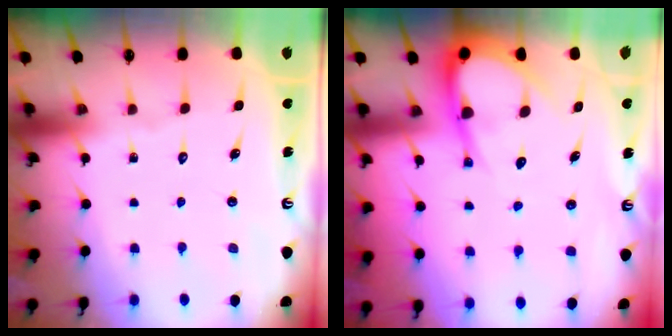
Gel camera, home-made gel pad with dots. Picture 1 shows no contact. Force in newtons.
{"total": 8.2, "press": 8.2, "slide": 0.8}